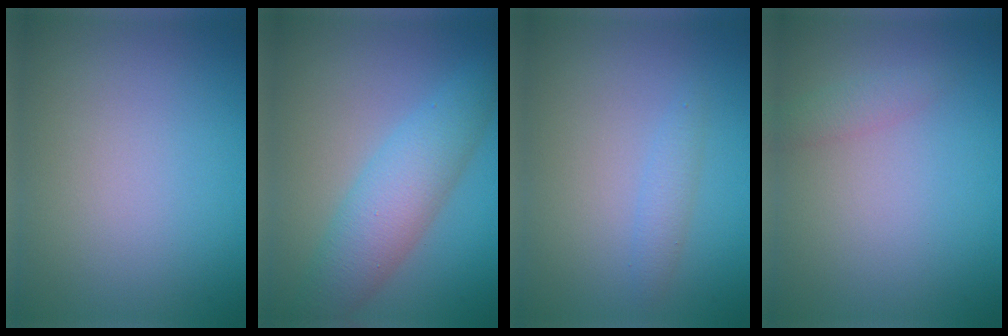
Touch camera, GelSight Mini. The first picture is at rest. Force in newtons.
{"total": 5.3, "press": 5.3, "slide": 0.1}
{"total": 1.3, "press": 1.3, "slide": 0.1}
{"total": 1.3, "press": 1.3, "slide": 0.0}